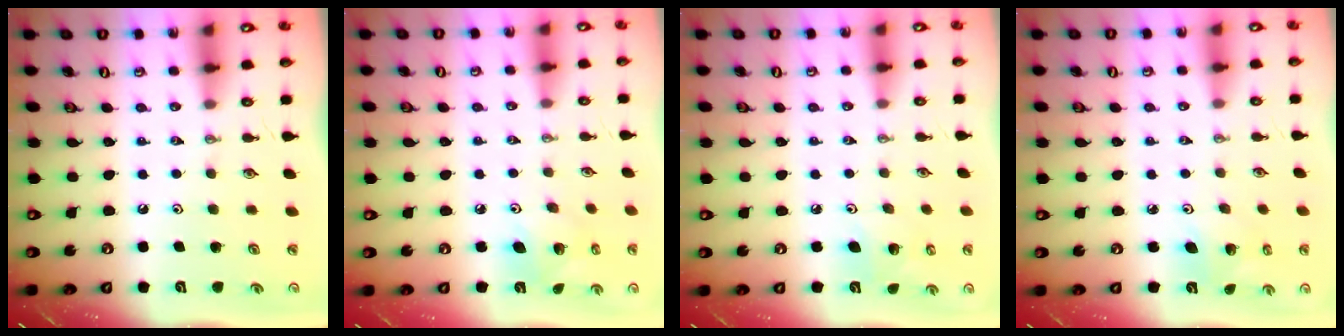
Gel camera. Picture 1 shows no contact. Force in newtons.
{"total": 7.8, "press": 7.8, "slide": 0.3}
{"total": 6.2, "press": 6.0, "slide": 1.7}
{"total": 4.1, "press": 4.1, "slide": 0.2}